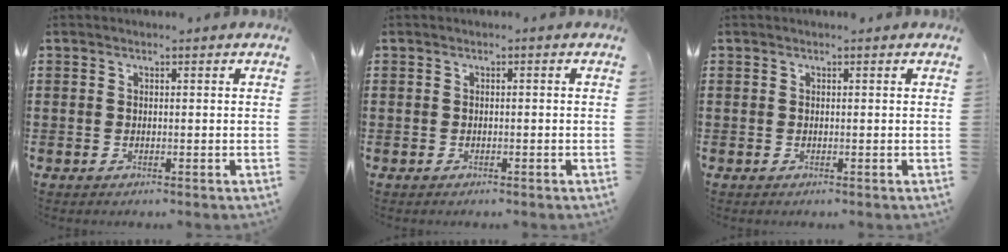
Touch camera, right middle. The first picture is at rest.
{"total": 0.0}
{"total": 0.0}